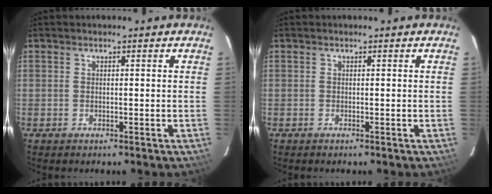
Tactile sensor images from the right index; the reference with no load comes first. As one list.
[{"total": 0.0}]